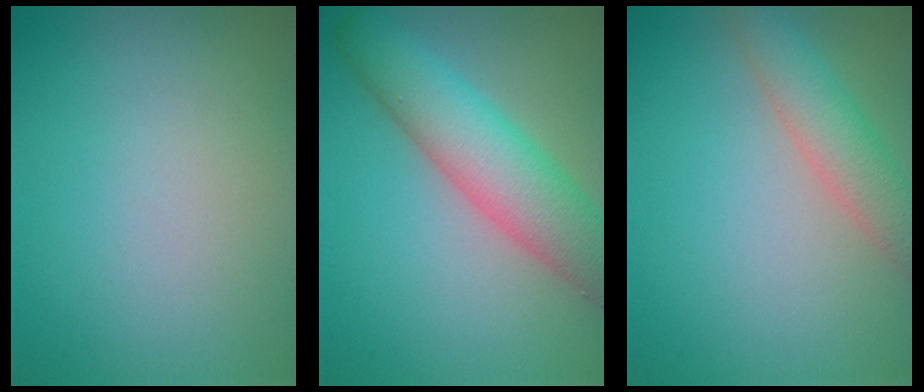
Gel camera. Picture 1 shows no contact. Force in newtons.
{"total": 7.8, "press": 7.8, "slide": 0.5}
{"total": 4.1, "press": 4.1, "slide": 0.4}